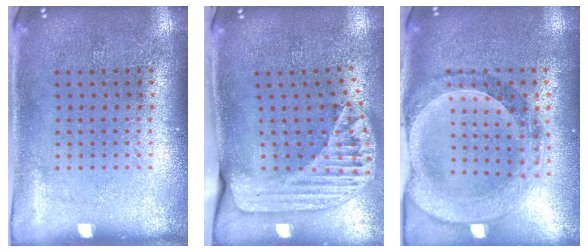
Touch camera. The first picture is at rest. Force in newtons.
{"total": 1.8, "press": 1.5, "slide": 1.0}
{"total": 1.5, "press": 1.4, "slide": 0.4}